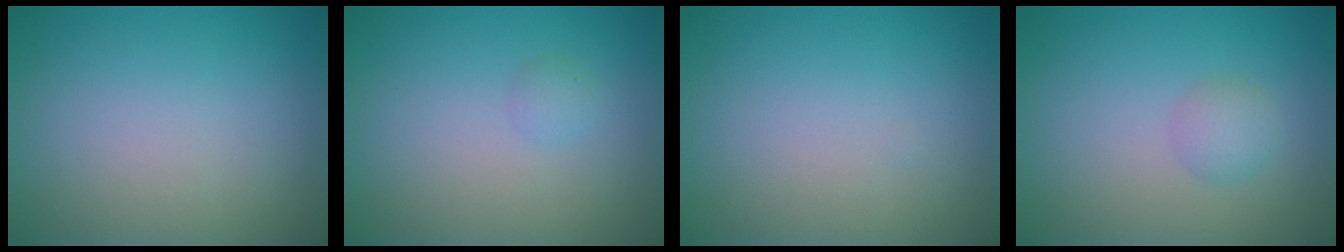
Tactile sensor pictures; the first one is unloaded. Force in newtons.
{"total": 0.9, "press": 0.9, "slide": 0.0}
{"total": 0.0}
{"total": 1.6, "press": 1.6, "slide": 0.1}